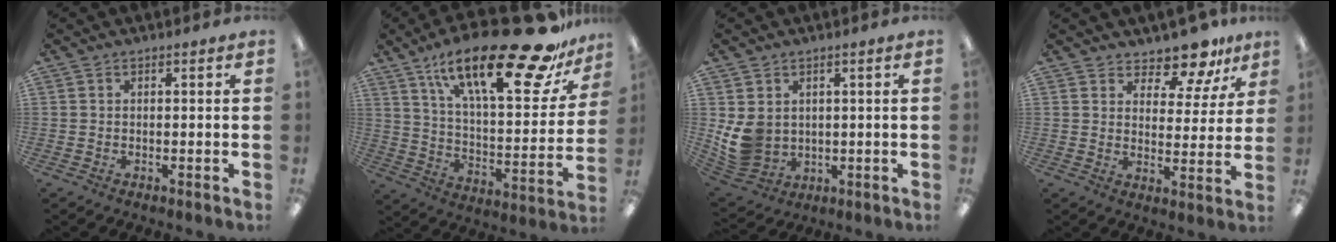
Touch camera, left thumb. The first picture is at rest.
{"total": 28.6, "force": [18.5, 9.0, 19.9], "torque": [-0.303, -0.109, 0.302]}
{"total": 8.7, "force": [1.5, 7.5, 4.1], "torque": [-0.102, -0.009, 0.032]}
{"total": 9.5, "force": [8.4, 3.3, 2.8], "torque": [-0.042, -0.064, 0.152]}